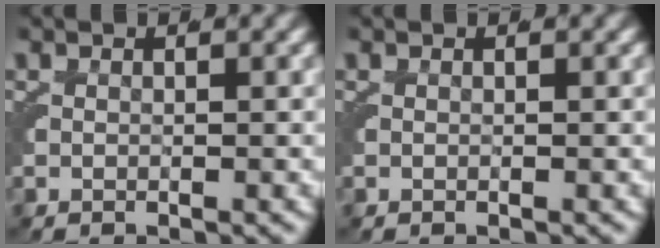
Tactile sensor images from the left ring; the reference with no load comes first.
{"total": 0.0}